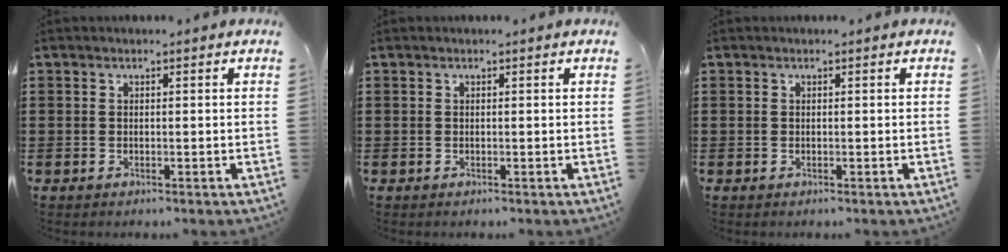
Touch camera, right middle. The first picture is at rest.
{"total": 0.0}
{"total": 0.0}